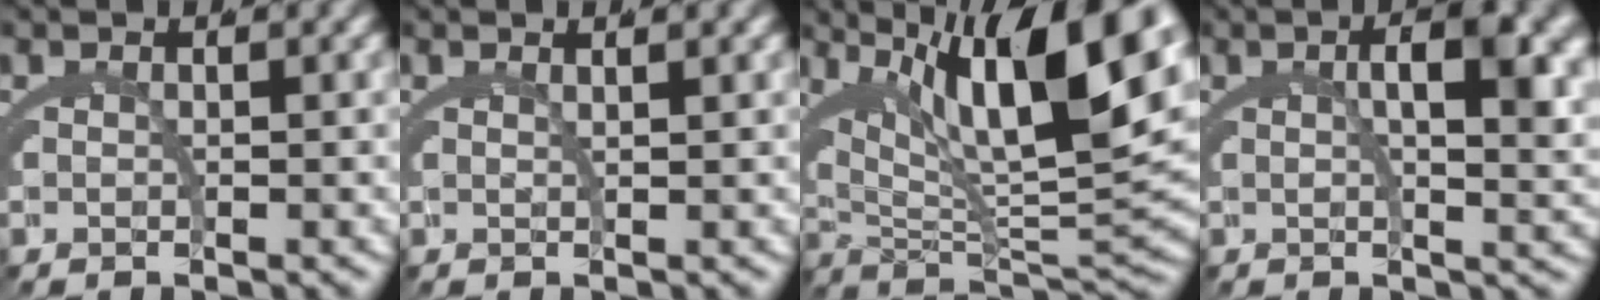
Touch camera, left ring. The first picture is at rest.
{"total": 1.3, "force": [0.9, -0.9, 0.5], "torque": [-0.005, 0.001, 0.018]}
{"total": 15.2, "force": [5.1, 6.2, 12.9], "torque": [-0.186, 0.012, 0.080]}
{"total": 5.1, "force": [1.3, 0.5, 4.9], "torque": [-0.056, 0.006, 0.018]}